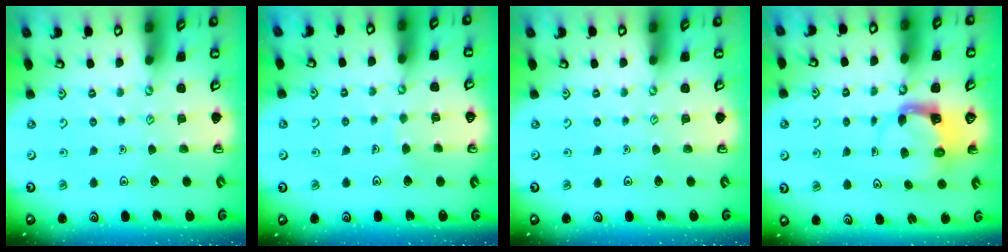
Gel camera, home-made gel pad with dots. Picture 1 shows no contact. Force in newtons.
{"total": 1.8, "press": 1.8, "slide": 0.0}
{"total": 0.0}
{"total": 3.9, "press": 3.9, "slide": 0.7}